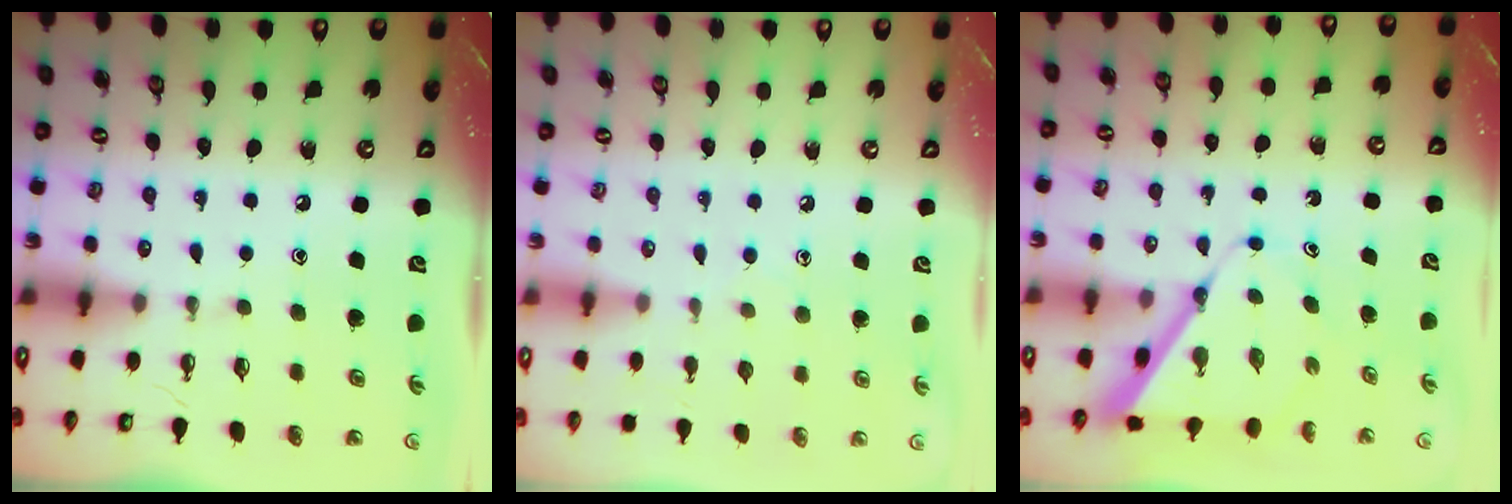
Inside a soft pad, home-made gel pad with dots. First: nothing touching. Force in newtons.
{"total": 5.8, "press": 5.8, "slide": 0.5}
{"total": 6.9, "press": 6.9, "slide": 0.7}